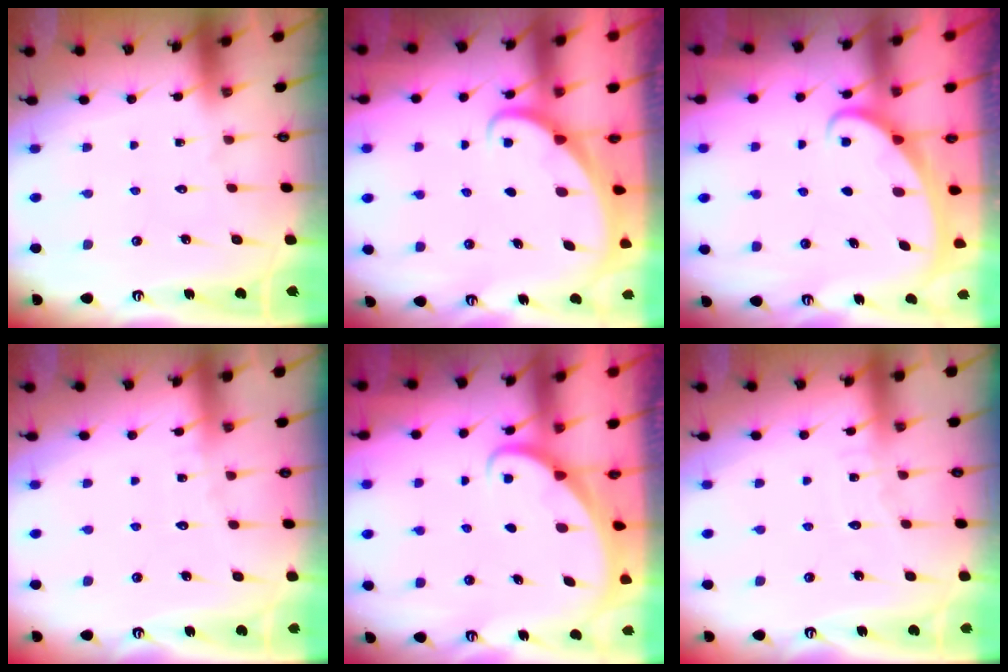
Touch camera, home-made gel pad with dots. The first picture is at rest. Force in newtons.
{"total": 1.9, "press": 1.9, "slide": 0.1}
{"total": 2.2, "press": 2.1, "slide": 0.3}
{"total": 2.5, "press": 2.5, "slide": 0.3}
{"total": 1.8, "press": 1.8, "slide": 0.0}
{"total": 4.2, "press": 4.2, "slide": 0.4}